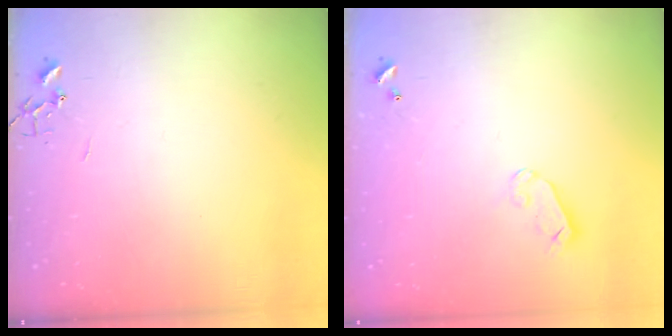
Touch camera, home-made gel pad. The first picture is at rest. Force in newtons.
{"total": 5.9, "press": 5.9, "slide": 0.6}